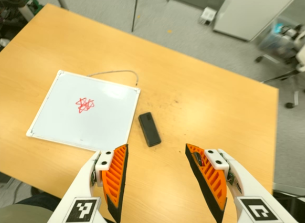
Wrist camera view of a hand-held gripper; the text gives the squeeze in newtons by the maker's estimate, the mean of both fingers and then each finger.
{"total": 0.0}